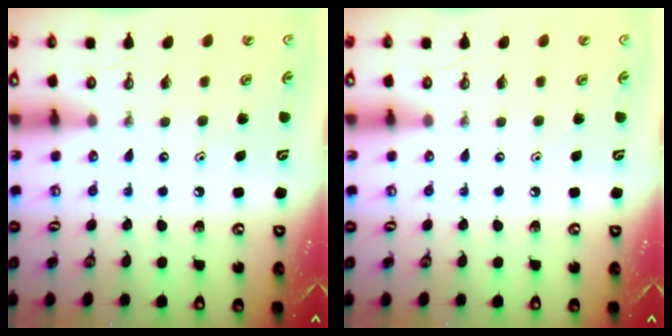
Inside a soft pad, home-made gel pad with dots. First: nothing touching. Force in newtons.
{"total": 0.0}